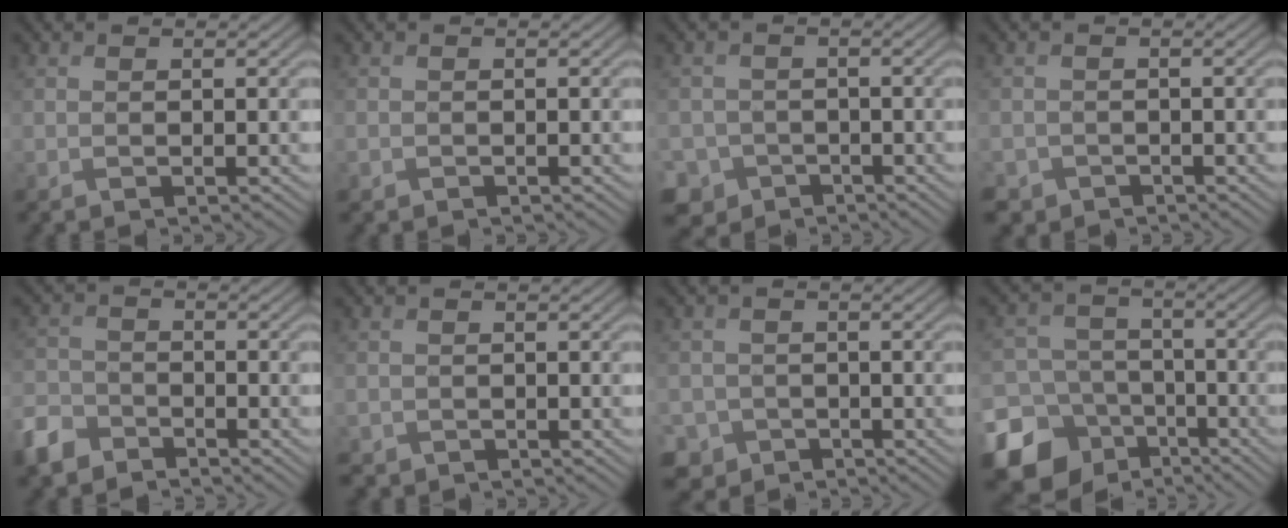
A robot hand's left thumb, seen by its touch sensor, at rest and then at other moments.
{"total": 0.5, "force": [-0.2, 0.5, -0.1], "torque": [0.002, -0.005, 0.000]}
{"total": 4.9, "force": [-2.8, 4.0, 0.6], "torque": [-0.017, -0.016, -0.058]}
{"total": 2.3, "force": [-1.4, 1.8, -0.3], "torque": [-0.001, -0.018, -0.030]}
{"total": 5.0, "force": [-4.2, 2.5, 0.9], "torque": [-0.023, -0.009, -0.095]}
{"total": 1.3, "force": [-0.8, 1.1, 0.0], "torque": [-0.002, -0.011, -0.012]}
{"total": 3.9, "force": [-2.2, 3.2, 0.2], "torque": [-0.010, -0.018, -0.048]}
{"total": 16.0, "force": [-9.4, 12.4, 3.9], "torque": [-0.126, -0.057, -0.163]}